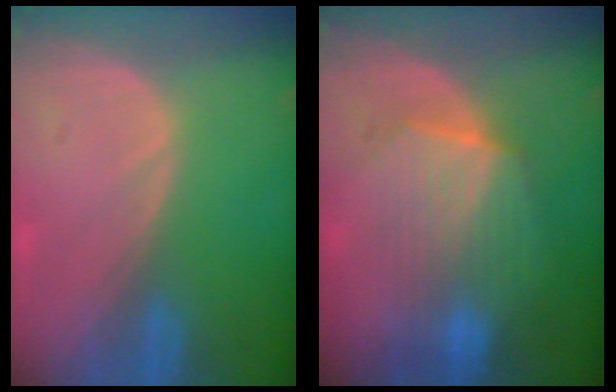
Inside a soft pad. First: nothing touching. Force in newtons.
{"total": 7.0, "press": 6.9, "slide": 1.2}